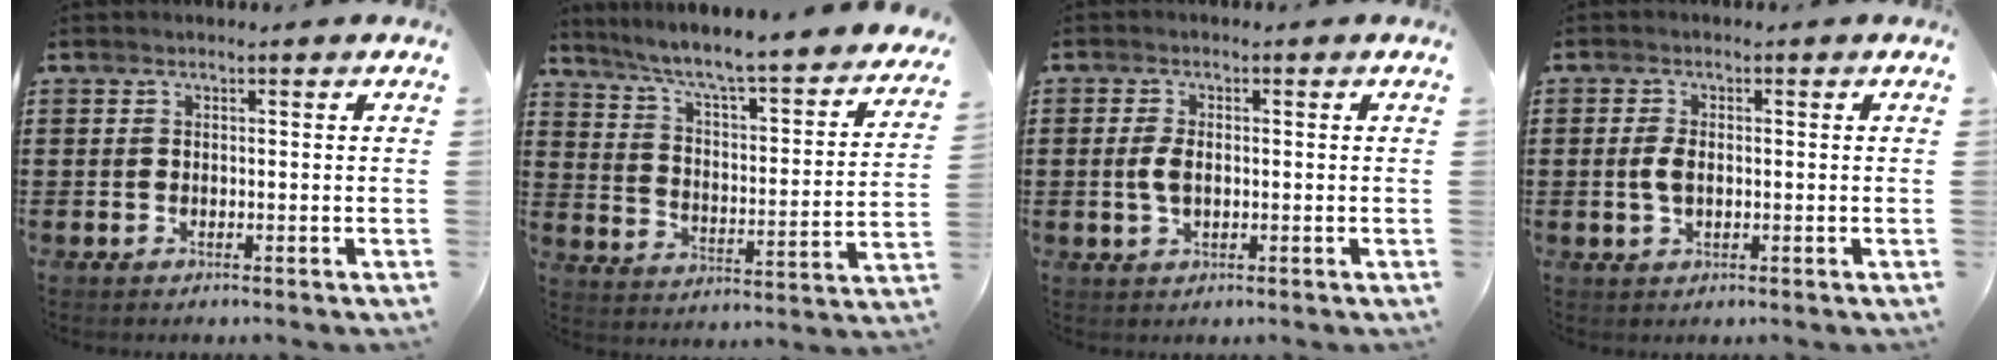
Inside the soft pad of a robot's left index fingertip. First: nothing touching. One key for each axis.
{"total": 5.3, "fx": 4.3, "fy": -0.2, "fz": 3.2, "tx": -0.081, "ty": -0.045, "tz": 0.062}
{"total": 3.1, "fx": 0.0, "fy": 1.7, "fz": 2.6, "tx": -0.069, "ty": 0.000, "tz": -0.006}
{"total": 2.5, "fx": 0.0, "fy": 1.3, "fz": 2.2, "tx": -0.059, "ty": -0.003, "tz": -0.007}